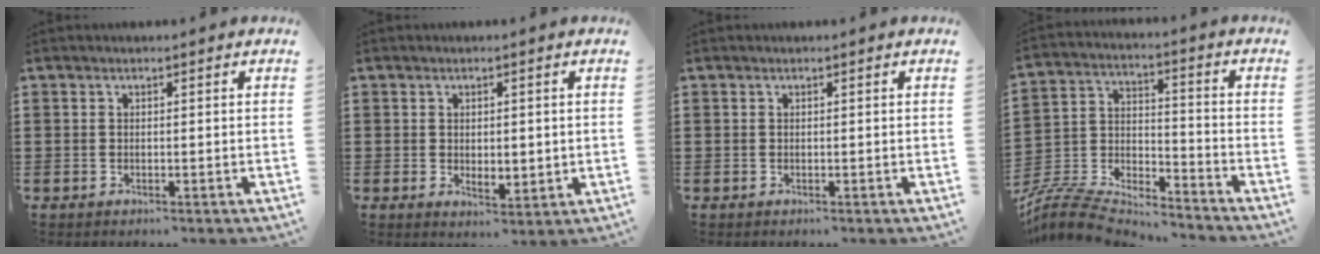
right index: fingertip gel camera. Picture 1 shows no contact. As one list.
[{"total": 1.8, "force": [0.5, 1.2, 1.2], "torque": [-0.017, 0.002, 0.006]}, {"total": 0.0}, {"total": 7.4, "force": [-7.1, 1.5, 1.5], "torque": [-0.049, -0.009, -0.148]}]